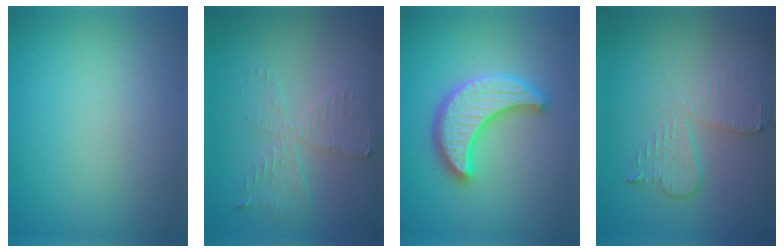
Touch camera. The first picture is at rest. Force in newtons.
{"total": 3.3, "press": 2.8, "slide": 1.7}
{"total": 5.3, "press": 5.2, "slide": 0.9}
{"total": 2.9, "press": 2.6, "slide": 1.4}